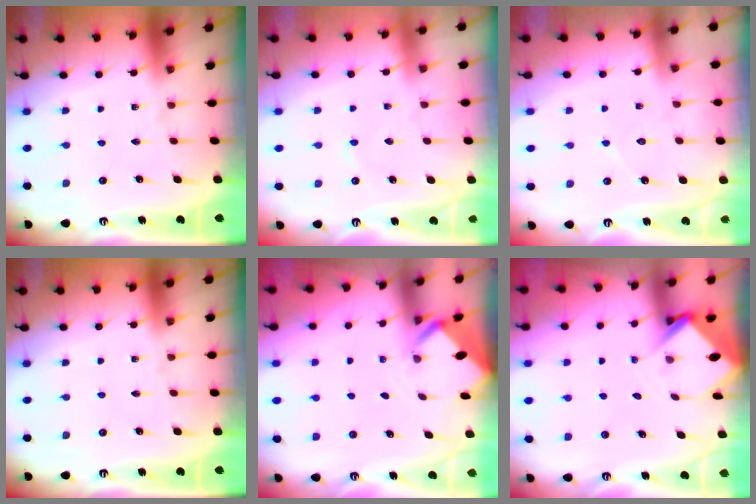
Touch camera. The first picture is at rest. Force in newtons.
{"total": 1.7, "press": 1.7, "slide": 0.3}
{"total": 5.9, "press": 5.8, "slide": 0.7}
{"total": 0.0}
{"total": 2.2, "press": 2.2, "slide": 0.2}
{"total": 3.5, "press": 3.5, "slide": 0.3}